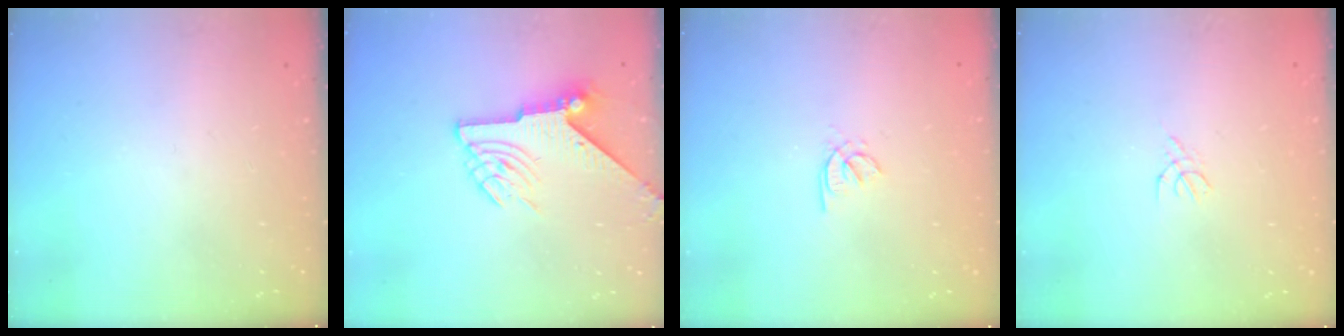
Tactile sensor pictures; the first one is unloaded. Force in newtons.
{"total": 8.6, "press": 8.6, "slide": 0.6}
{"total": 1.8, "press": 1.8, "slide": 0.5}
{"total": 1.8, "press": 1.7, "slide": 0.5}